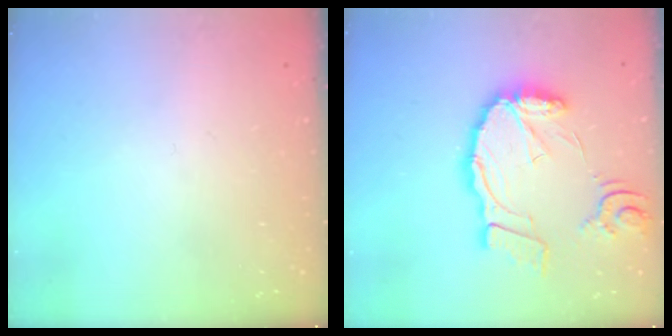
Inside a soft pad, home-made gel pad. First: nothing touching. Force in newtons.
{"total": 16.8, "press": 16.7, "slide": 1.4}